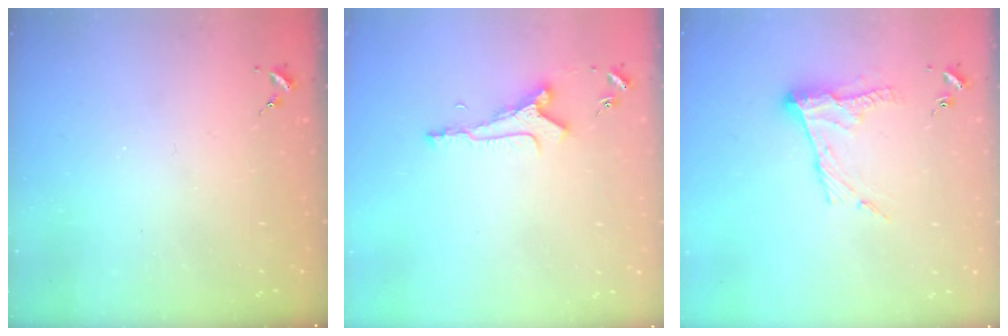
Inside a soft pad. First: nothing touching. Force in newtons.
{"total": 6.4, "press": 6.3, "slide": 0.6}
{"total": 10.9, "press": 10.9, "slide": 0.9}